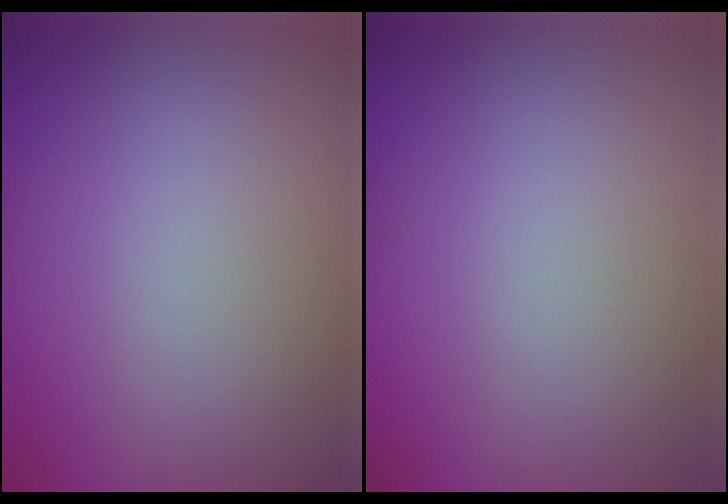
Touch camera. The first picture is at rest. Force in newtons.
{"total": 0.0}